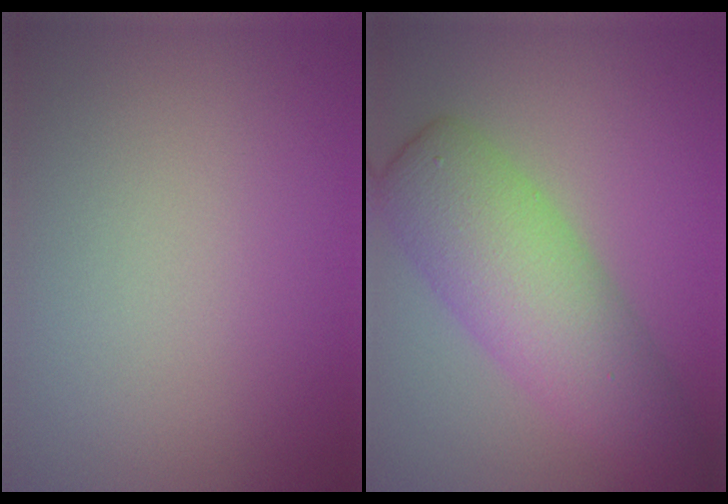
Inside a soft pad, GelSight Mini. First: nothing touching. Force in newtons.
{"total": 7.5, "press": 7.5, "slide": 0.2}